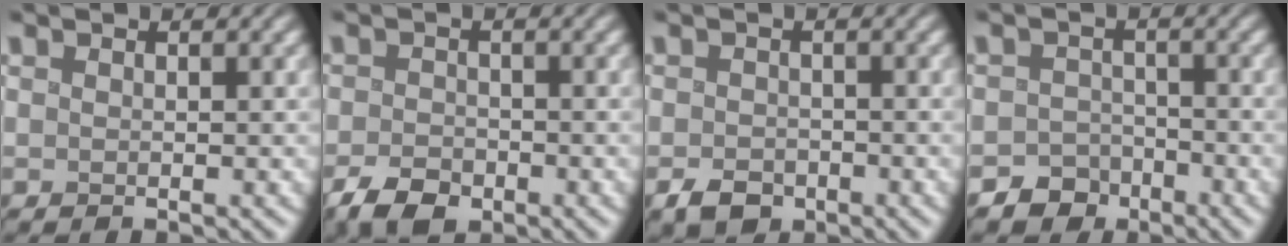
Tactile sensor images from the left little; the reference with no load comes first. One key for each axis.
{"total": 3.4, "fx": -2.3, "fy": 2.0, "fz": 1.6, "tx": -0.025, "ty": -0.004, "tz": -0.049}
{"total": 2.5, "fx": -1.5, "fy": 1.7, "fz": 0.9, "tx": -0.008, "ty": -0.006, "tz": -0.031}
{"total": 4.1, "fx": -3.1, "fy": 2.7, "fz": 0.1, "tx": 0.031, "ty": 0.003, "tz": -0.054}